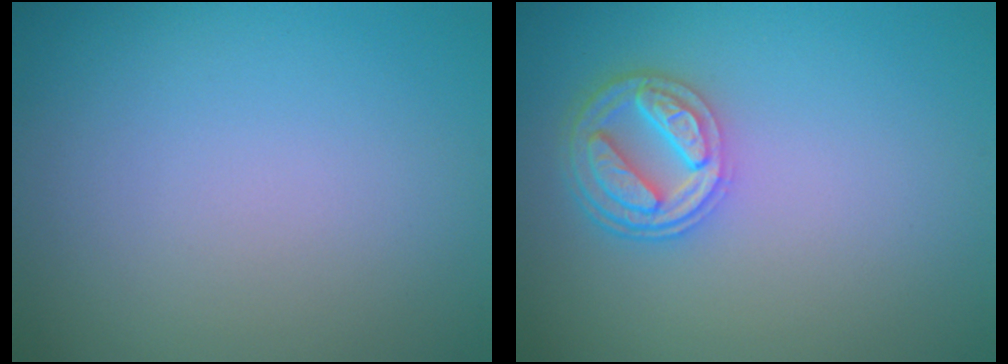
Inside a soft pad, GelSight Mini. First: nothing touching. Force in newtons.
{"total": 4.5, "press": 3.5, "slide": 2.8}